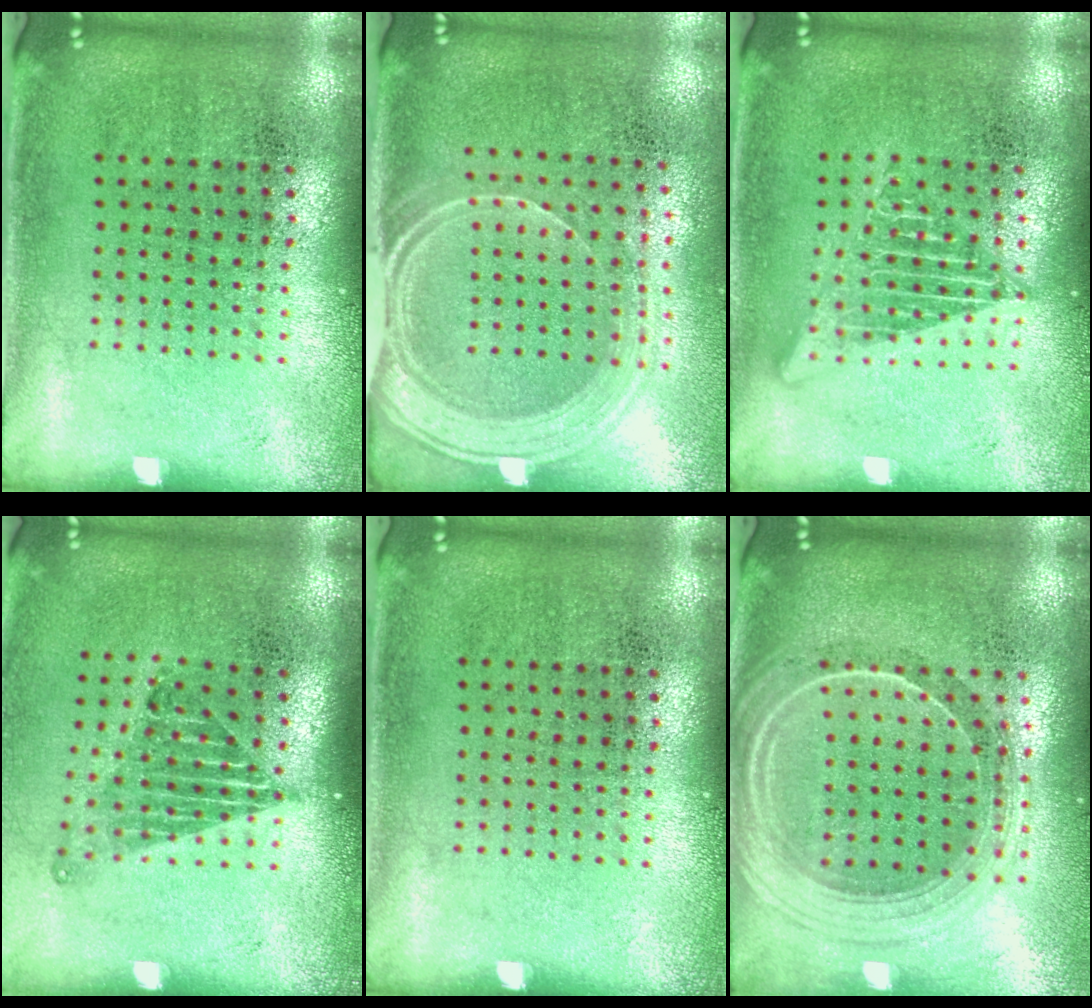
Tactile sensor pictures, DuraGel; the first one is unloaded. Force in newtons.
{"total": 1.8, "press": 1.5, "slide": 0.9}
{"total": 2.8, "press": 2.8, "slide": 0.3}
{"total": 1.4, "press": 1.1, "slide": 0.9}
{"total": 0.0}
{"total": 2.3, "press": 2.0, "slide": 1.2}